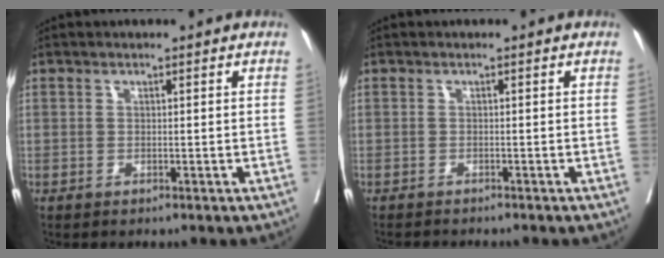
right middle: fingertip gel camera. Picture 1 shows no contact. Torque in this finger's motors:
{"motor_torque": [0.10, -0.90, 0.03, 0.03]}